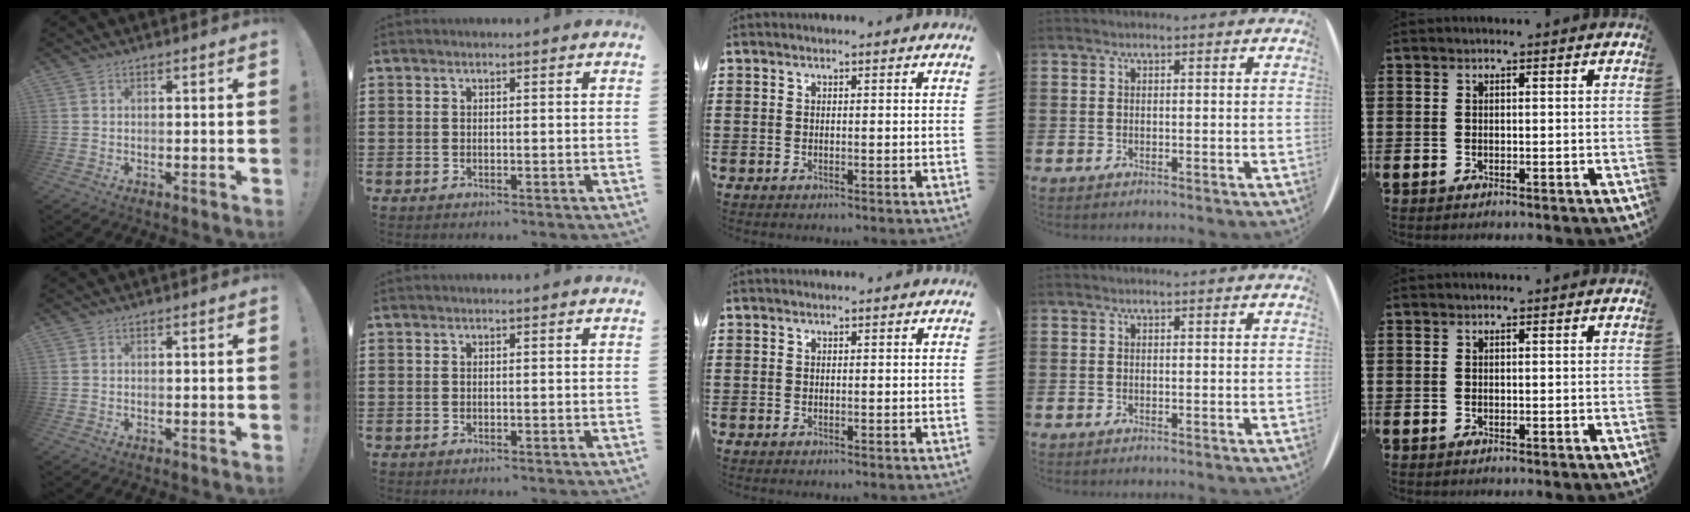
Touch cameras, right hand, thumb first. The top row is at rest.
{}